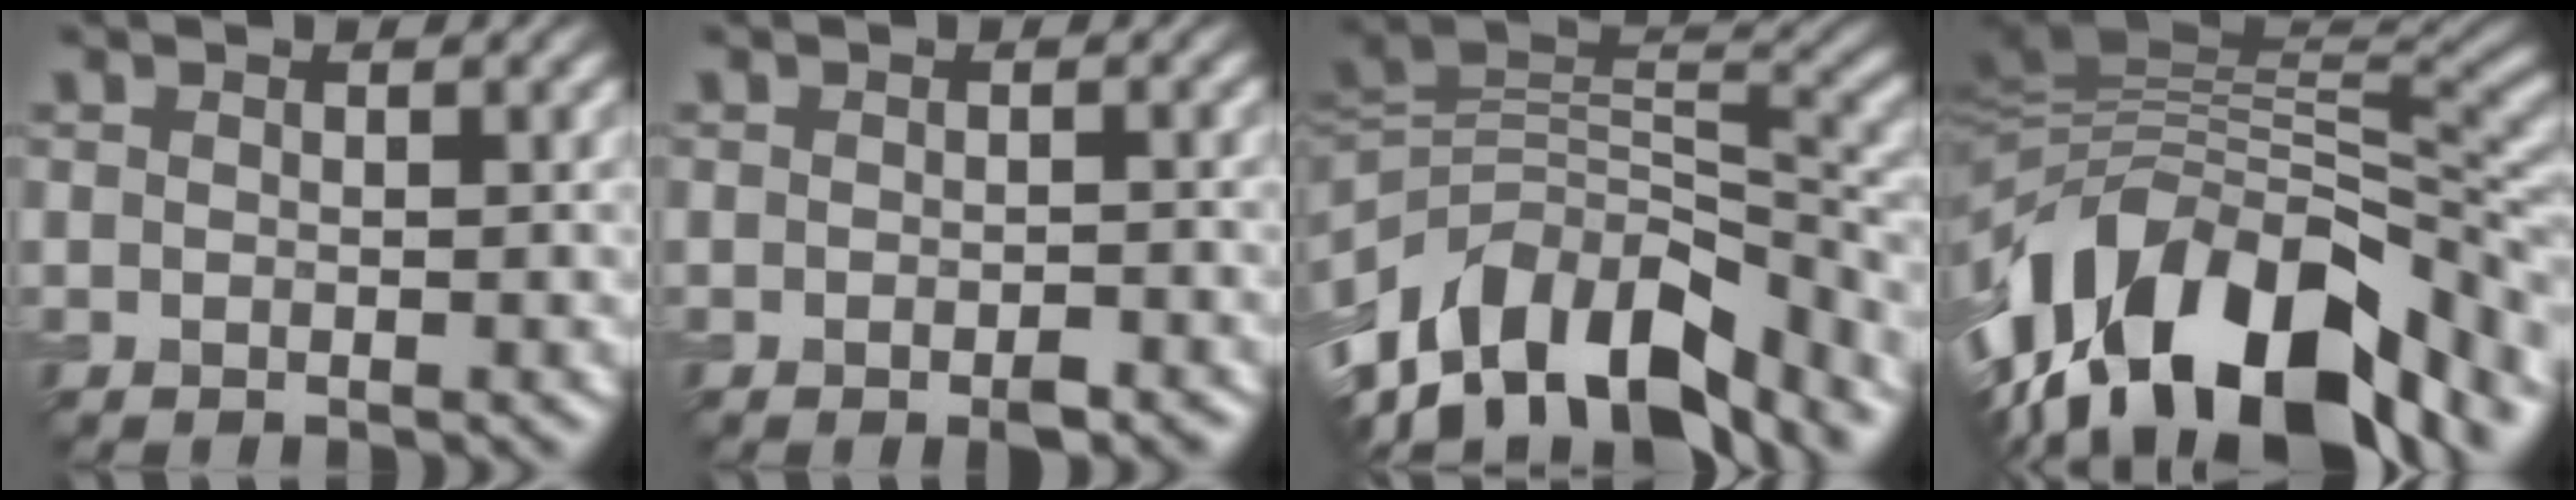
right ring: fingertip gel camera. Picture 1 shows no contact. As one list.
[{"total": 1.6, "force": [-0.9, 0.6, 1.3], "torque": [-0.018, -0.004, -0.012]}, {"total": 12.6, "force": [-6.9, 7.1, 7.9], "torque": [-0.155, 0.022, -0.126]}, {"total": 16.1, "force": [-7.4, 7.8, 12.0], "torque": [-0.204, 0.010, -0.127]}]